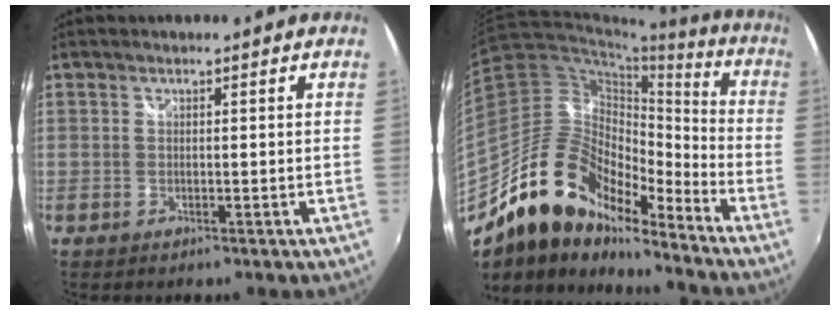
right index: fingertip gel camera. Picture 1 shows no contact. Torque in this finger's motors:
{"motor_torque": [0.71, -0.90, 0.07, -0.21]}